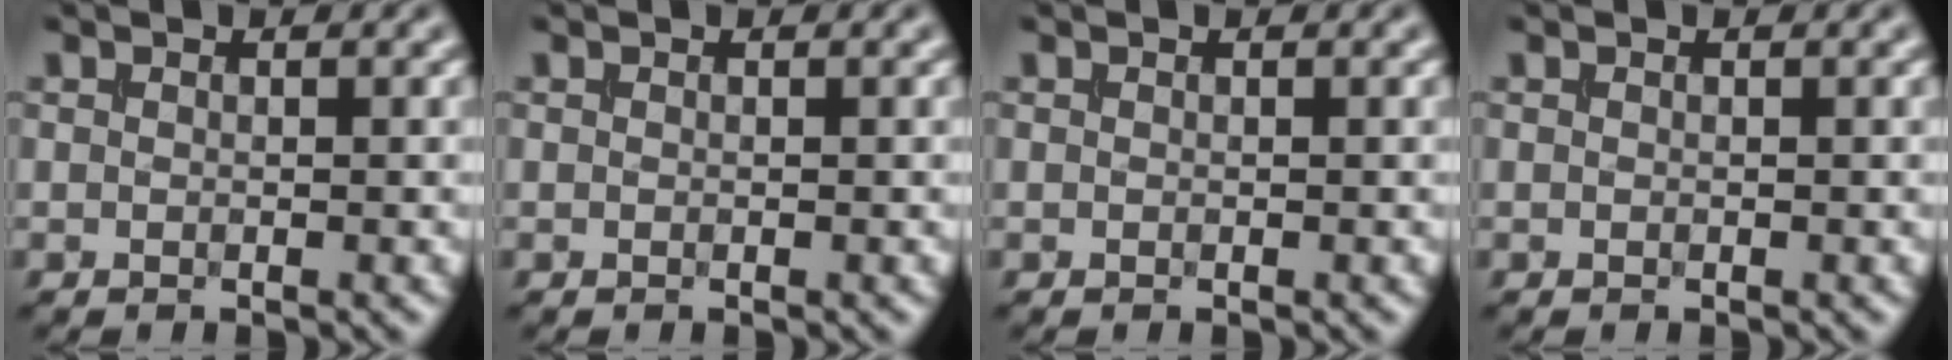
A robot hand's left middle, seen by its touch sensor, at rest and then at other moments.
{"total": 0.0}
{"total": 0.0}
{"total": 0.0}